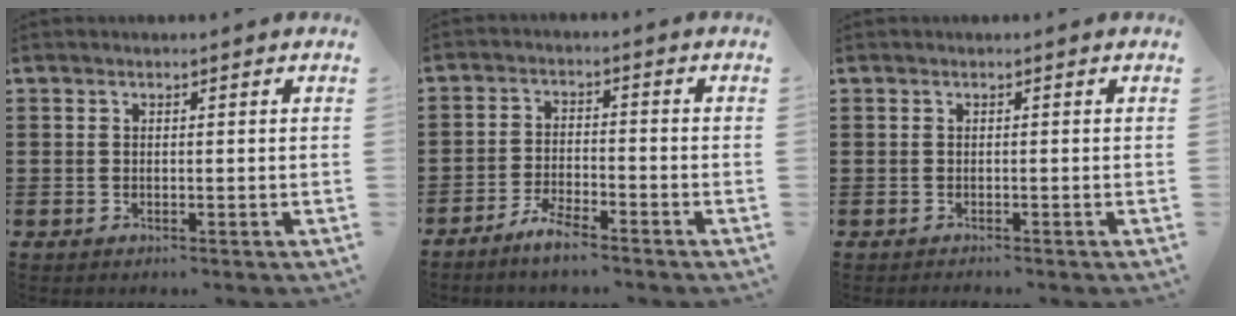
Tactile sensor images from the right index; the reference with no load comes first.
{"total": 3.9, "force": [-3.6, 0.2, 1.3], "torque": [-0.032, 0.002, -0.073]}
{"total": 0.5, "force": [-0.5, -0.1, 0.0], "torque": [-0.001, -0.003, -0.011]}